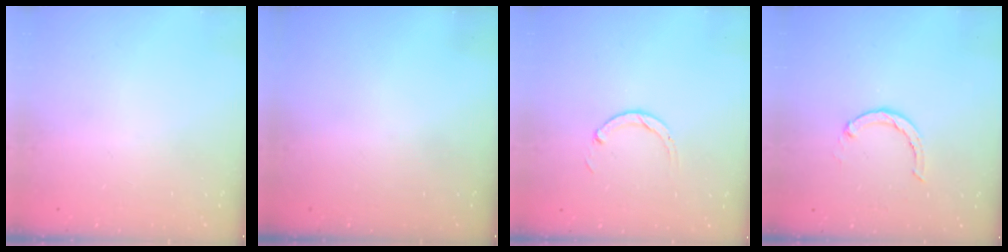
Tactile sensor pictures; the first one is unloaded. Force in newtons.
{"total": 0.0}
{"total": 3.0, "press": 2.9, "slide": 0.4}
{"total": 3.0, "press": 3.0, "slide": 0.4}